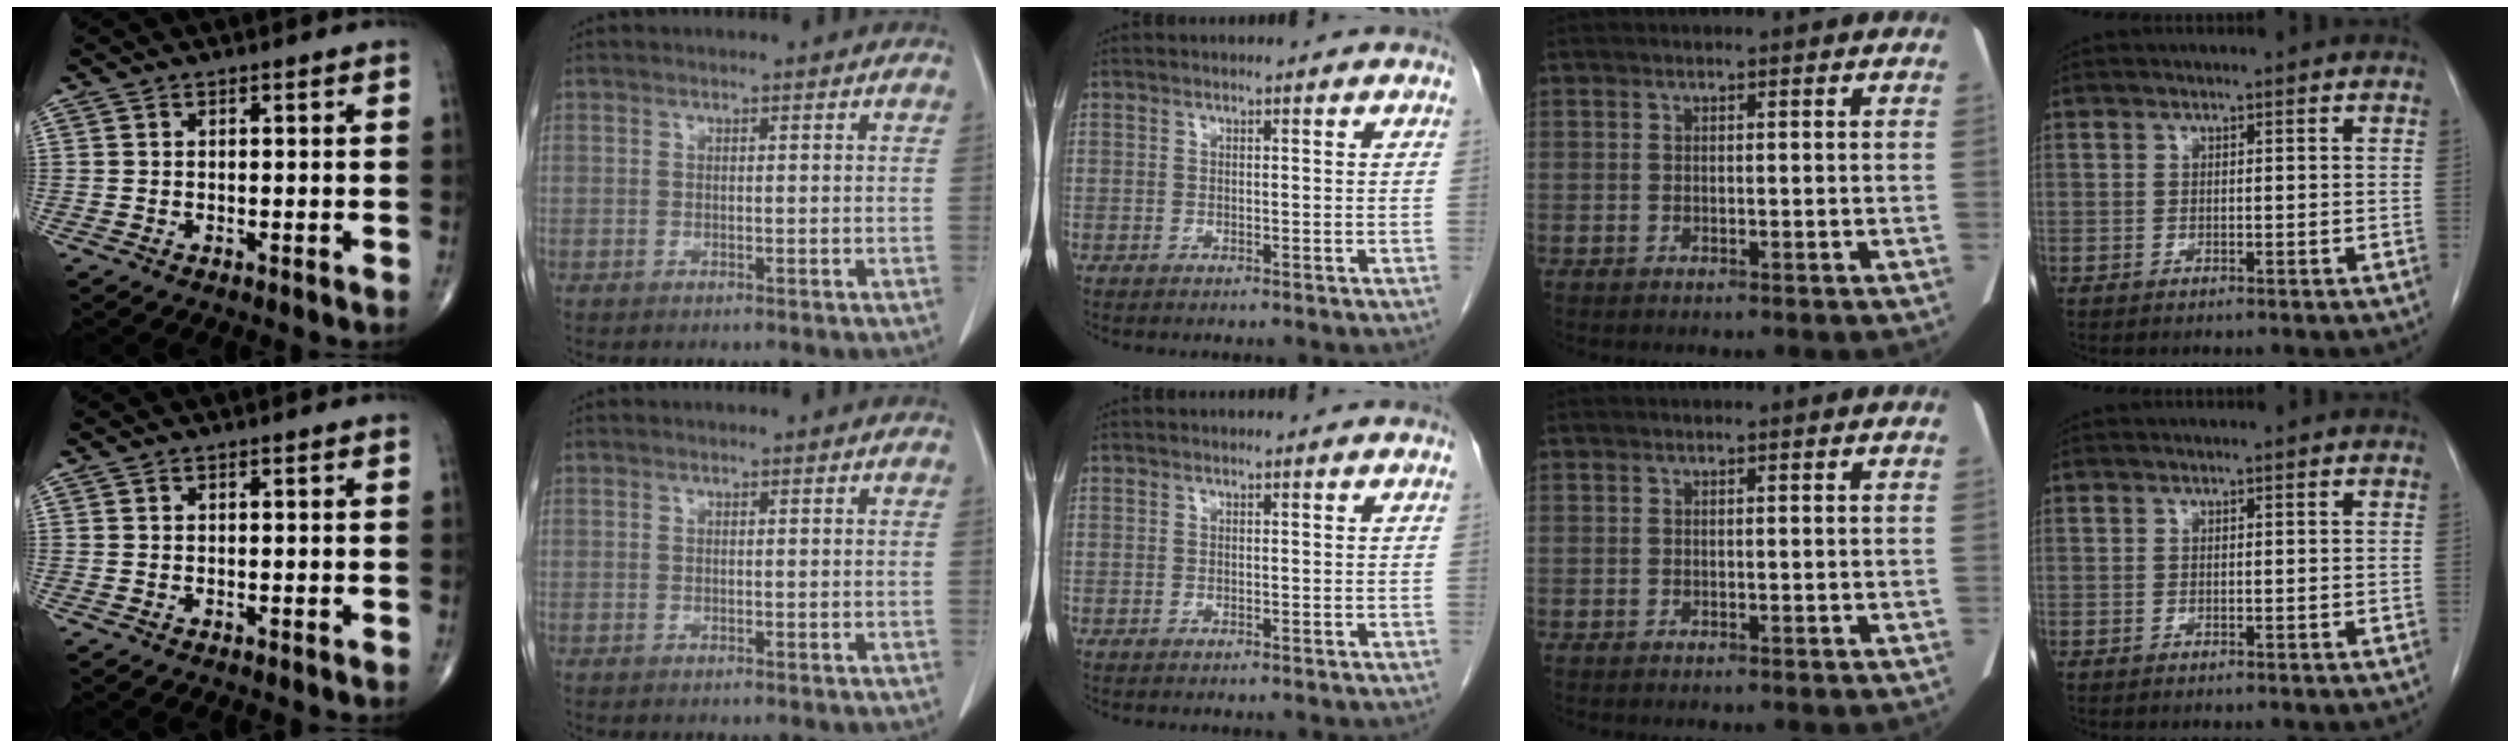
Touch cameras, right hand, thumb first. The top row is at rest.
{}